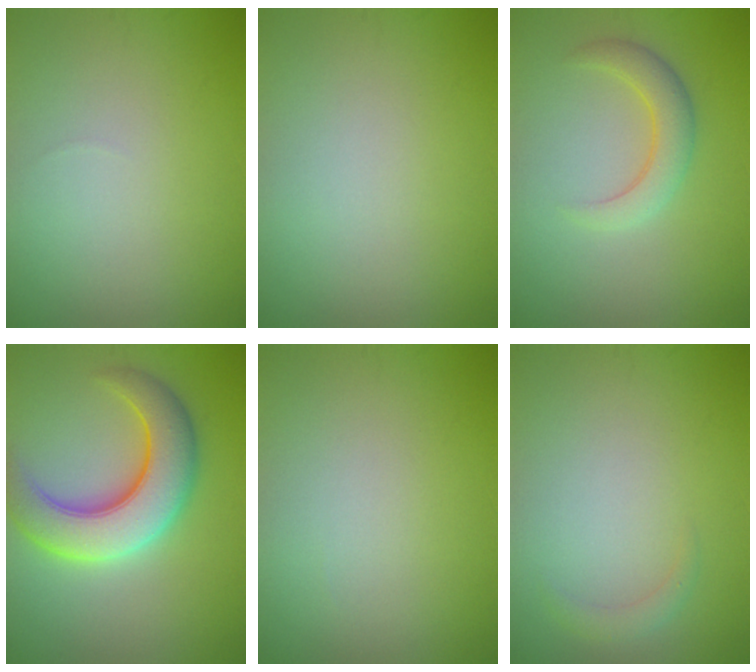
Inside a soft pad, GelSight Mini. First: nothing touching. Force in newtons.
{"total": 0.0}
{"total": 3.0, "press": 2.9, "slide": 0.2}
{"total": 8.4, "press": 8.4, "slide": 0.3}
{"total": 0.0}
{"total": 1.1, "press": 1.1, "slide": 0.0}